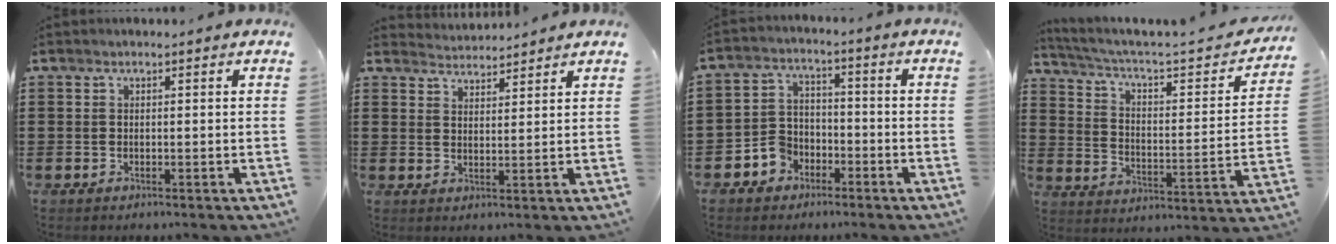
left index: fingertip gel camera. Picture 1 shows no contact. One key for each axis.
{"total": 2.8, "fx": 2.7, "fy": 0.0, "fz": -0.5, "tx": 0.000, "ty": -0.010, "tz": 0.052}
{"total": 4.6, "fx": -2.9, "fy": 3.4, "fz": 0.8, "tx": -0.029, "ty": 0.008, "tz": -0.060}
{"total": 3.1, "fx": 1.7, "fy": 0.7, "fz": 2.5, "tx": -0.064, "ty": -0.026, "tz": 0.015}